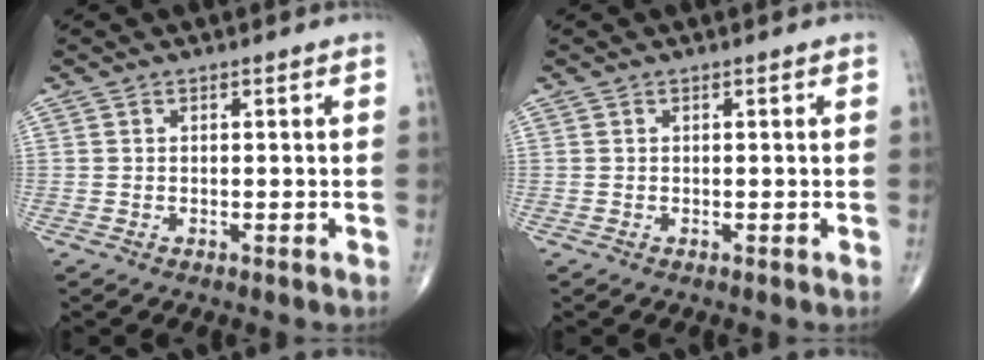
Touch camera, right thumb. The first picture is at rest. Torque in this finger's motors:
{"motor_torque": [-0.01, 0.01, 0.00, 0.00, 0.00]}